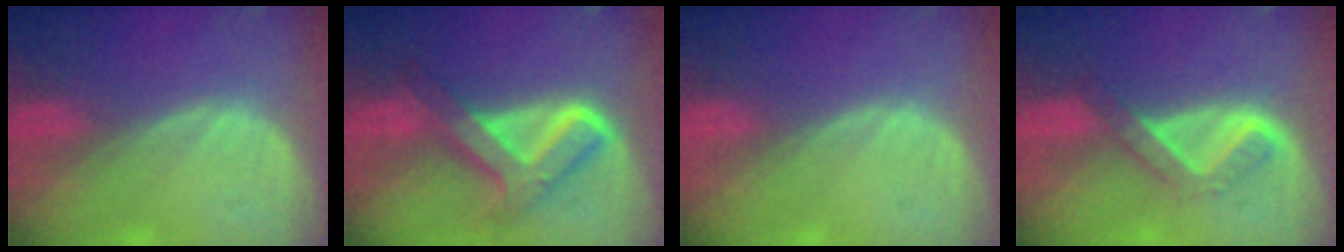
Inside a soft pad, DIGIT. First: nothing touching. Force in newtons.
{"total": 8.3, "press": 8.3, "slide": 0.6}
{"total": 0.0}
{"total": 5.4, "press": 4.7, "slide": 2.6}